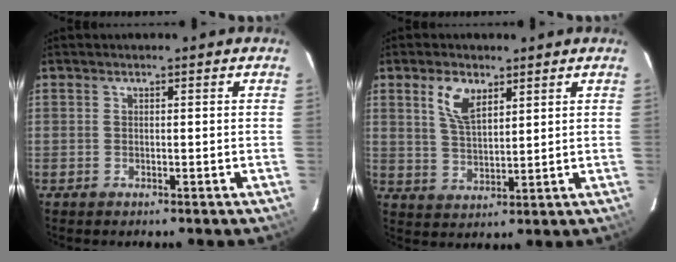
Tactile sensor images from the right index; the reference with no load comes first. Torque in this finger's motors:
{"motor_torque": [0.17, 0.16, 0.36, 0.09]}